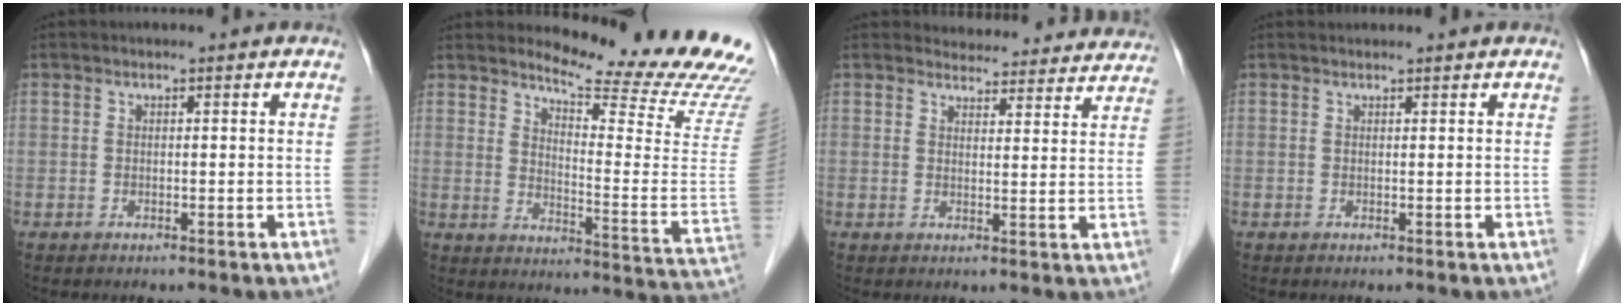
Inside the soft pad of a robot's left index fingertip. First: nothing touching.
{"total": 19.2, "force": [17.8, 0.1, 7.4], "torque": [-0.117, -0.125, 0.213]}
{"total": 14.0, "force": [13.5, 3.5, 1.5], "torque": [0.013, -0.009, 0.139]}
{"total": 1.5, "force": [1.5, 0.0, 0.2], "torque": [-0.007, 0.019, 0.025]}